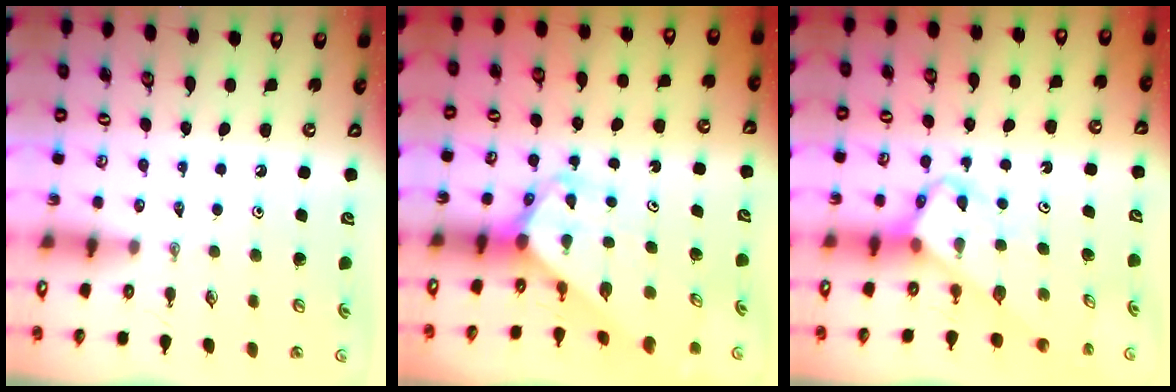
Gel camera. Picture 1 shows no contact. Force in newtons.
{"total": 2.8, "press": 2.8, "slide": 0.2}
{"total": 4.0, "press": 4.0, "slide": 0.2}